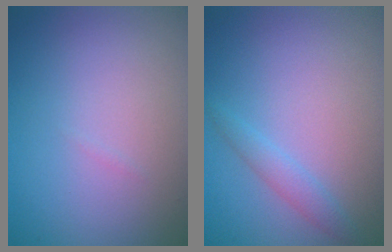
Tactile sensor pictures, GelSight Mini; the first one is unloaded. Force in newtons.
{"total": 1.5, "press": 1.5, "slide": 0.1}